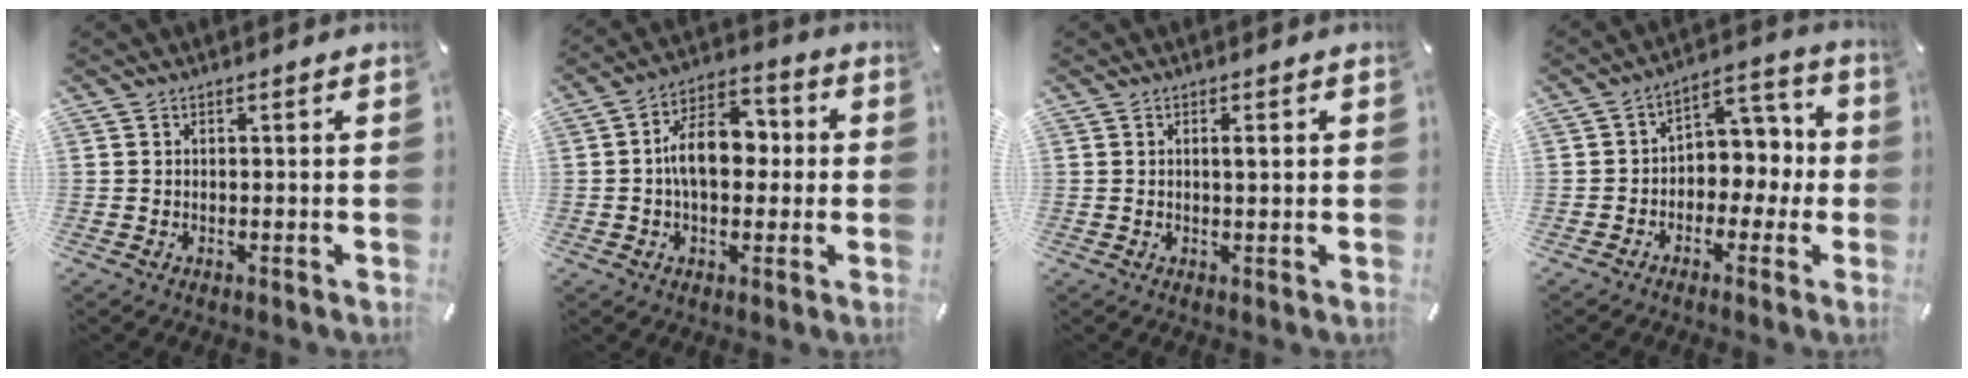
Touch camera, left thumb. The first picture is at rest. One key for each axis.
{"total": 12.1, "fx": 0.0, "fy": 7.5, "fz": 9.5, "tx": -0.156, "ty": 0.011, "tz": 0.001}
{"total": 2.2, "fx": 0.5, "fy": 0.6, "fz": 2.0, "tx": -0.033, "ty": 0.000, "tz": 0.004}
{"total": 7.2, "fx": -1.4, "fy": 6.3, "fz": 3.3, "tx": -0.041, "ty": 0.012, "tz": -0.029}